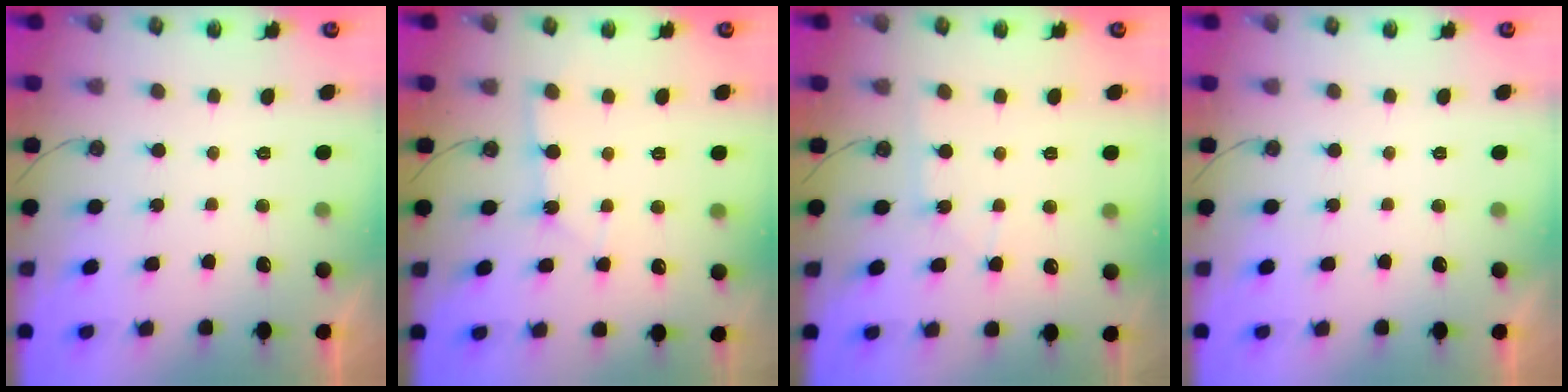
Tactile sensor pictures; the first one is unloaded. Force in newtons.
{"total": 2.5, "press": 2.5, "slide": 0.3}
{"total": 5.1, "press": 5.0, "slide": 0.8}
{"total": 0.0}